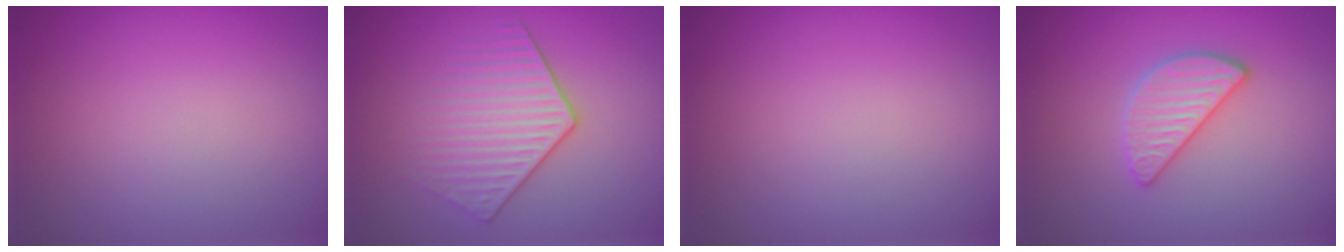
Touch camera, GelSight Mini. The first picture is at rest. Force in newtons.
{"total": 3.5, "press": 3.1, "slide": 1.8}
{"total": 0.0}
{"total": 2.8, "press": 2.7, "slide": 0.5}